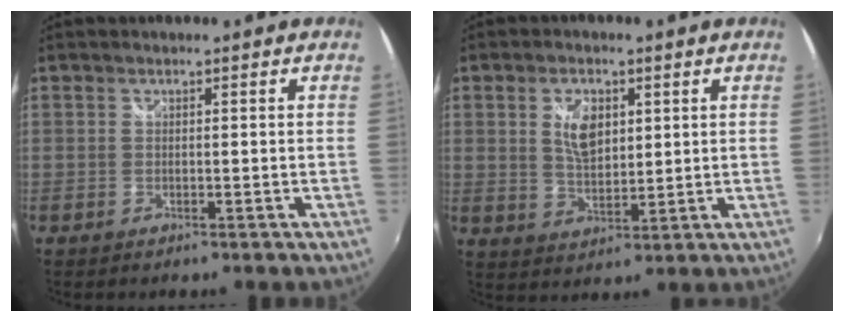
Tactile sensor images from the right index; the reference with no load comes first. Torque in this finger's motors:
{"motor_torque": [0.17, -0.02, 0.16, 0.08]}